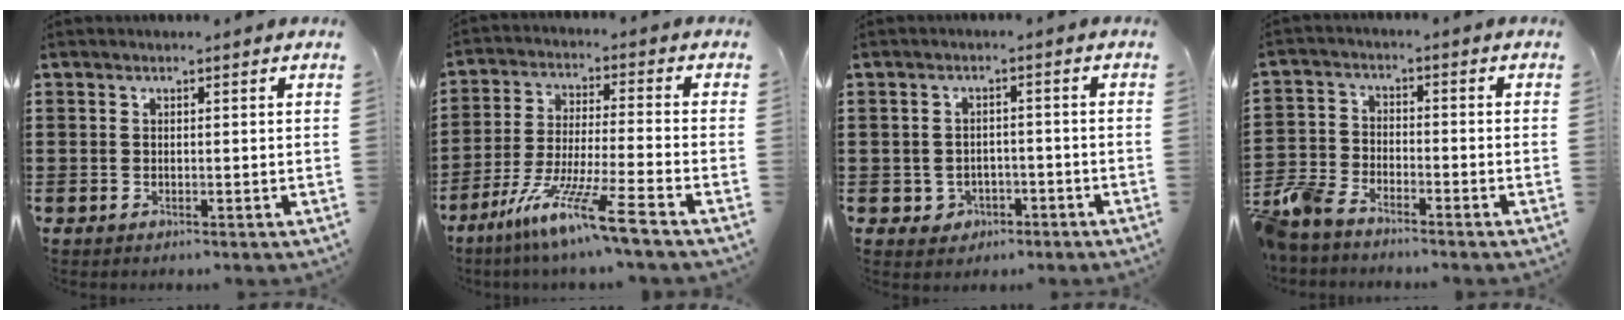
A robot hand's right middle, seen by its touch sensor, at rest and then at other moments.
{"total": 10.5, "force": [-7.6, -0.3, 7.2], "torque": [-0.146, -0.005, -0.151]}
{"total": 2.1, "force": [-1.2, 1.6, 0.4], "torque": [-0.016, 0.001, -0.029]}
{"total": 5.7, "force": [-5.2, 1.6, 1.6], "torque": [-0.060, -0.001, -0.110]}